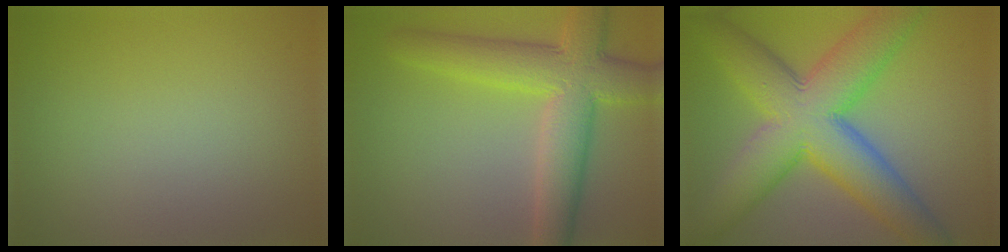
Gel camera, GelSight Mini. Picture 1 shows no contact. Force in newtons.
{"total": 7.6, "press": 7.6, "slide": 0.4}
{"total": 12.0, "press": 12.0, "slide": 0.5}